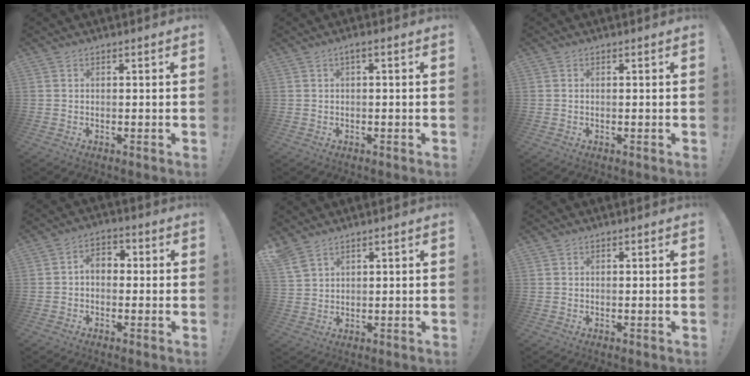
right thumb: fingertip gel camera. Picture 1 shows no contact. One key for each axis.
{"total": 1.8, "fx": -0.5, "fy": 0.2, "fz": 1.7, "tx": -0.028, "ty": 0.004, "tz": -0.012}
{"total": 0.0}
{"total": 4.7, "fx": -0.1, "fy": 3.4, "fz": 3.3, "tx": -0.055, "ty": 0.008, "tz": -0.003}
{"total": 4.8, "fx": 3.8, "fy": 2.0, "fz": 2.3, "tx": -0.049, "ty": -0.016, "tz": 0.074}
{"total": 0.0}